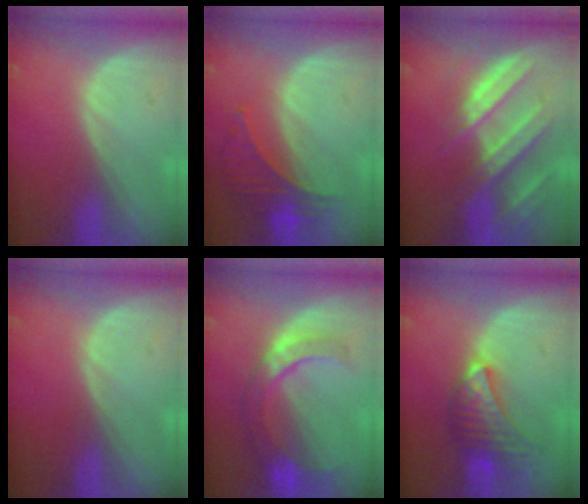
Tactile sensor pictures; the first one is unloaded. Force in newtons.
{"total": 6.3, "press": 5.9, "slide": 2.3}
{"total": 10.1, "press": 9.0, "slide": 4.7}
{"total": 0.0}
{"total": 8.6, "press": 7.7, "slide": 3.7}
{"total": 7.0, "press": 6.9, "slide": 1.1}